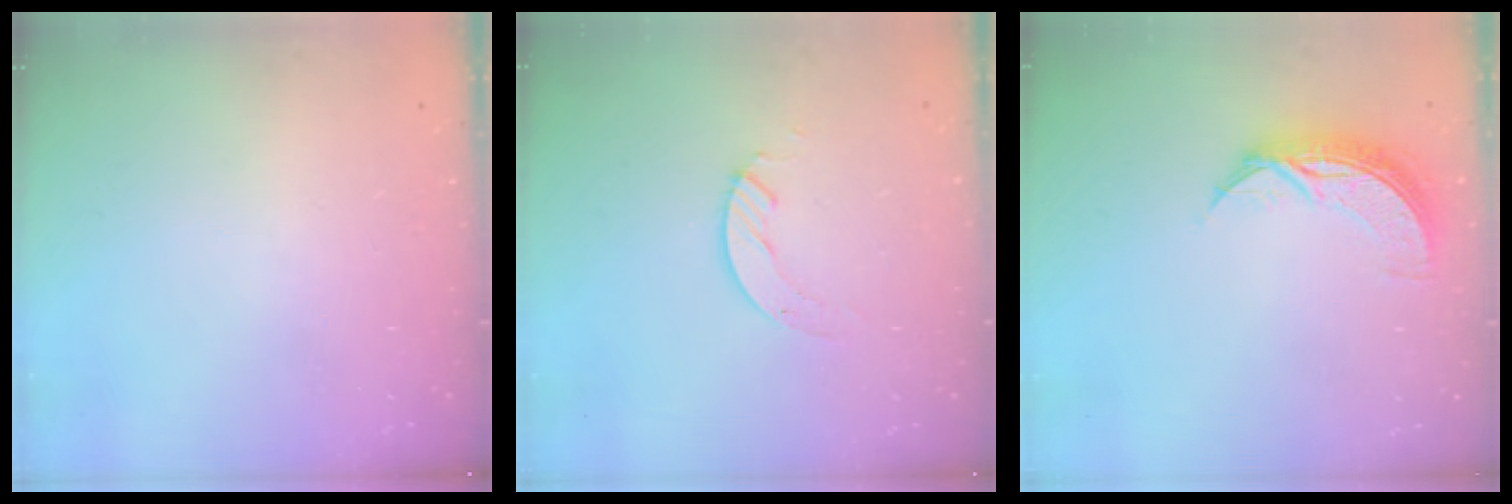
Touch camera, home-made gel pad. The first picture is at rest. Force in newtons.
{"total": 3.5, "press": 3.5, "slide": 0.4}
{"total": 8.3, "press": 8.2, "slide": 0.3}